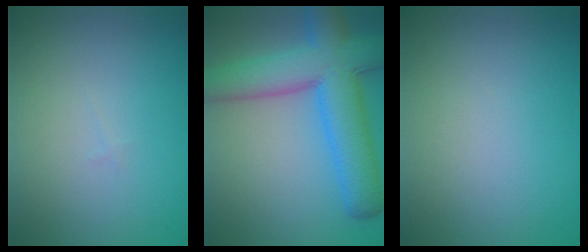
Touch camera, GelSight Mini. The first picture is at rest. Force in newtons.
{"total": 9.7, "press": 9.7, "slide": 0.5}
{"total": 0.0}